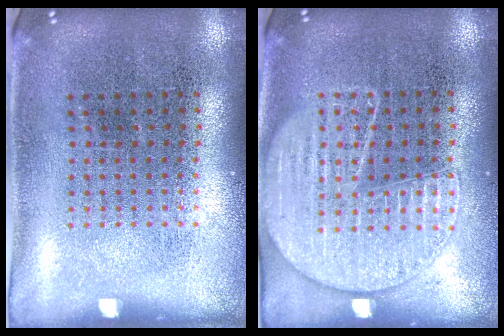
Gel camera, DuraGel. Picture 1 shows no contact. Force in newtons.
{"total": 1.5, "press": 1.5, "slide": 0.1}